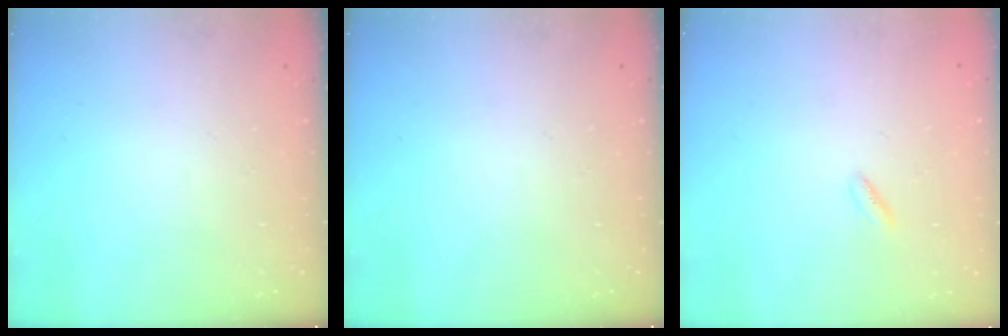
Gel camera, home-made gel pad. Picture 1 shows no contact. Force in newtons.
{"total": 0.0}
{"total": 1.8, "press": 1.7, "slide": 0.7}